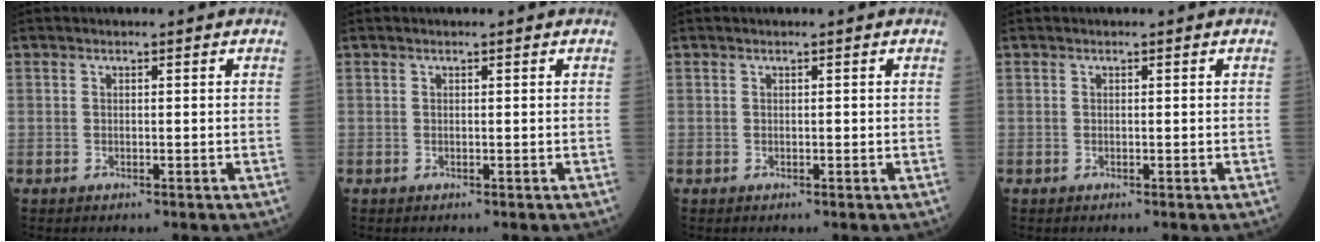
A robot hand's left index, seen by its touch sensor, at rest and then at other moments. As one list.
[{"total": 0.0}, {"total": 0.0}, {"total": 0.0}]